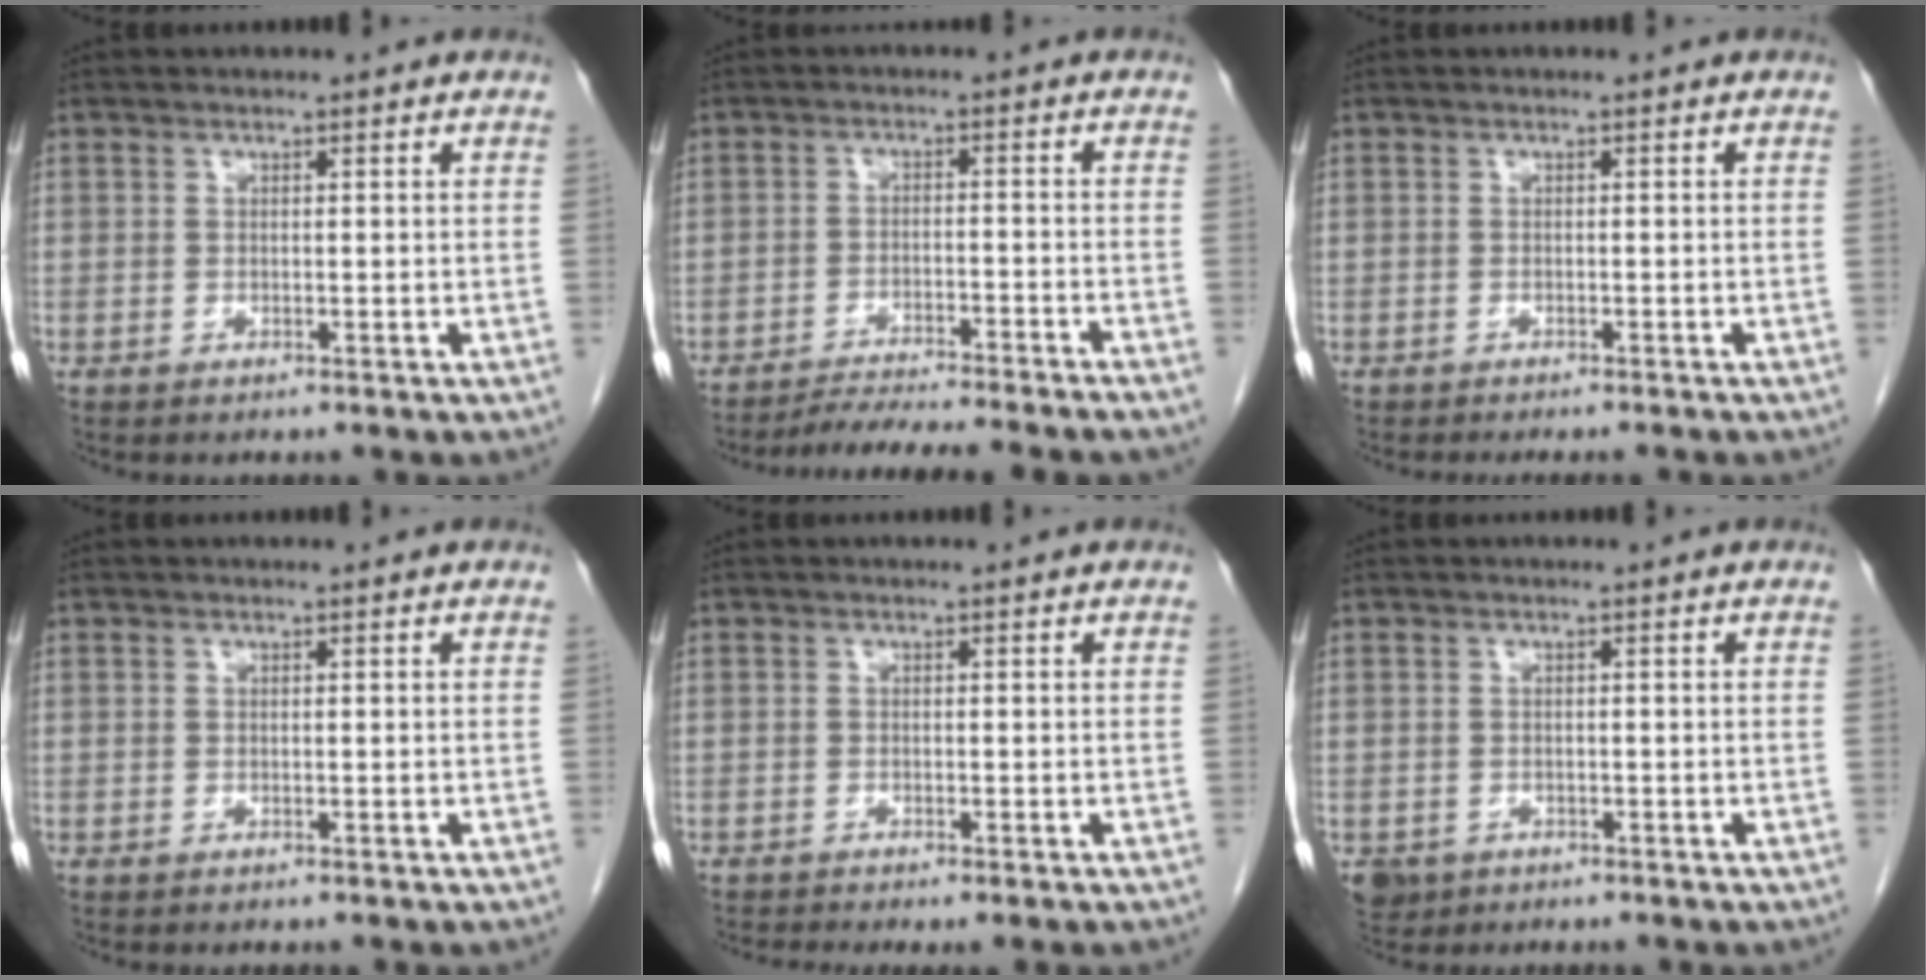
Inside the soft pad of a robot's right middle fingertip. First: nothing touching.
{"total": 11.1, "force": [-10.1, -0.8, 4.6], "torque": [-0.048, -0.013, -0.149]}
{"total": 4.7, "force": [-4.2, 0.7, 1.9], "torque": [-0.018, -0.008, -0.054]}
{"total": 0.0}
{"total": 2.7, "force": [-2.3, -0.1, 1.5], "torque": [-0.016, -0.004, -0.034]}
{"total": 3.0, "force": [-1.6, 2.4, 0.7], "torque": [-0.011, 0.001, -0.022]}